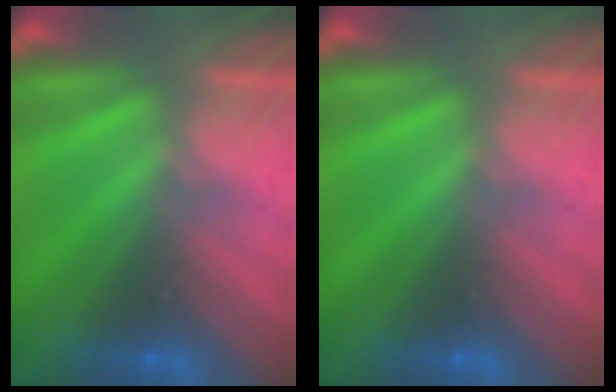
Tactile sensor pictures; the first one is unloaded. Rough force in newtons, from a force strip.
{"total": 0.0}